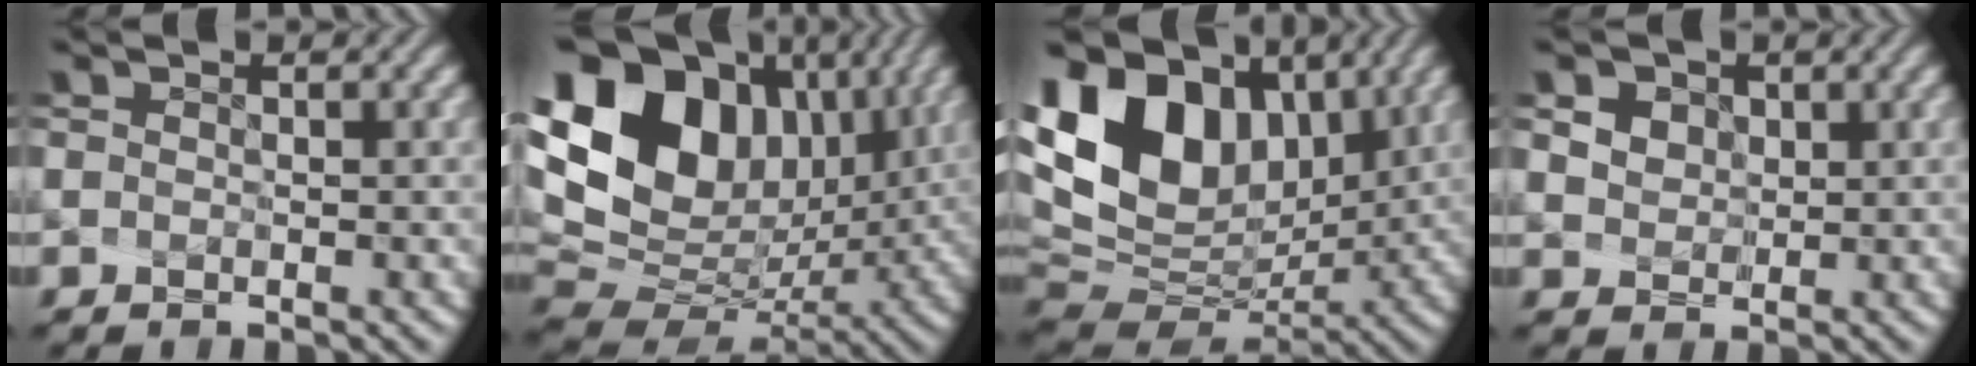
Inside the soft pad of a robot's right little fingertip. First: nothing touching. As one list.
[{"total": 17.7, "force": [6.7, 12.9, 10.2], "torque": [-0.195, 0.028, 0.124]}, {"total": 14.9, "force": [6.6, 9.7, 9.2], "torque": [-0.184, 0.031, 0.117]}, {"total": 5.4, "force": [2.8, 4.1, 2.2], "torque": [-0.040, 0.031, 0.028]}]